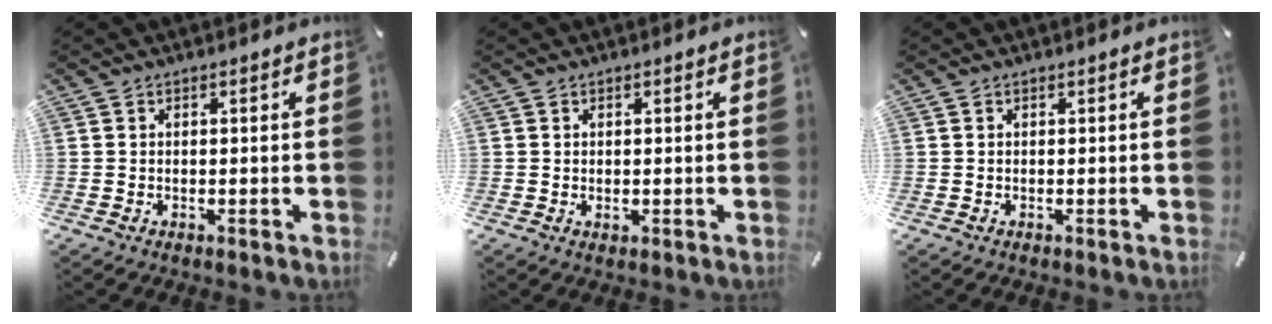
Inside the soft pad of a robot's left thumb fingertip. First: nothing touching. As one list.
[{"total": 0.5, "force": [0.2, 0.4, 0.3], "torque": [-0.005, 0.001, 0.003]}, {"total": 0.0}]